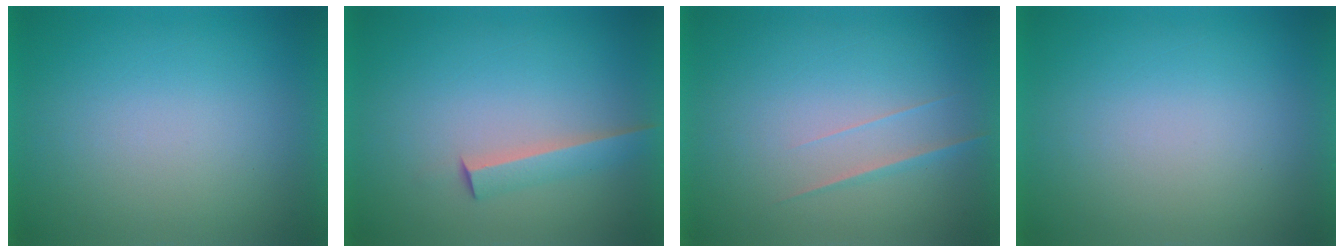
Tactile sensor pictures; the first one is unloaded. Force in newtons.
{"total": 2.5}
{"total": 1.5}
{"total": 0.0}